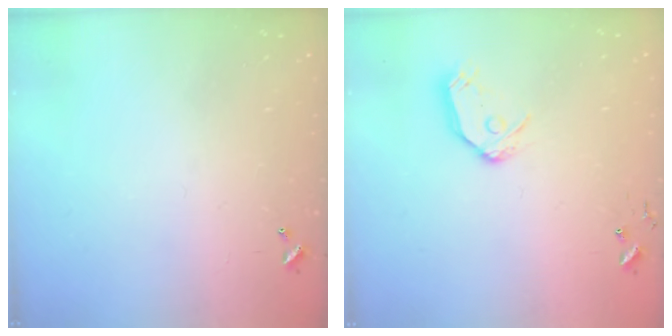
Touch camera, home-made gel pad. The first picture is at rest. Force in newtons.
{"total": 9.6, "press": 9.6, "slide": 1.0}